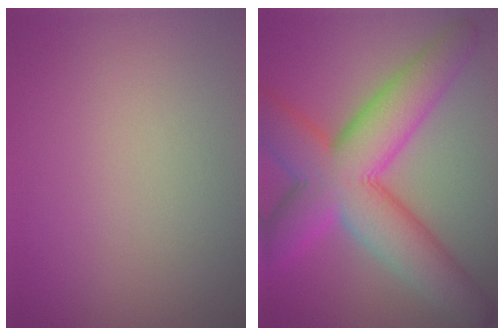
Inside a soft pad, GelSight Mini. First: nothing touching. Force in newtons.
{"total": 11.0, "press": 11.0, "slide": 0.1}